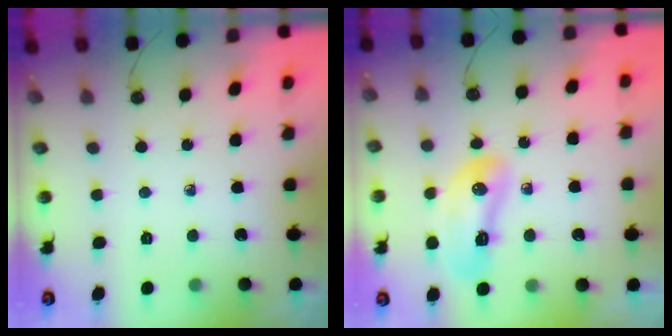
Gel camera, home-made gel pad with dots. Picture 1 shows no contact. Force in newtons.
{"total": 11.4, "press": 11.0, "slide": 2.9}